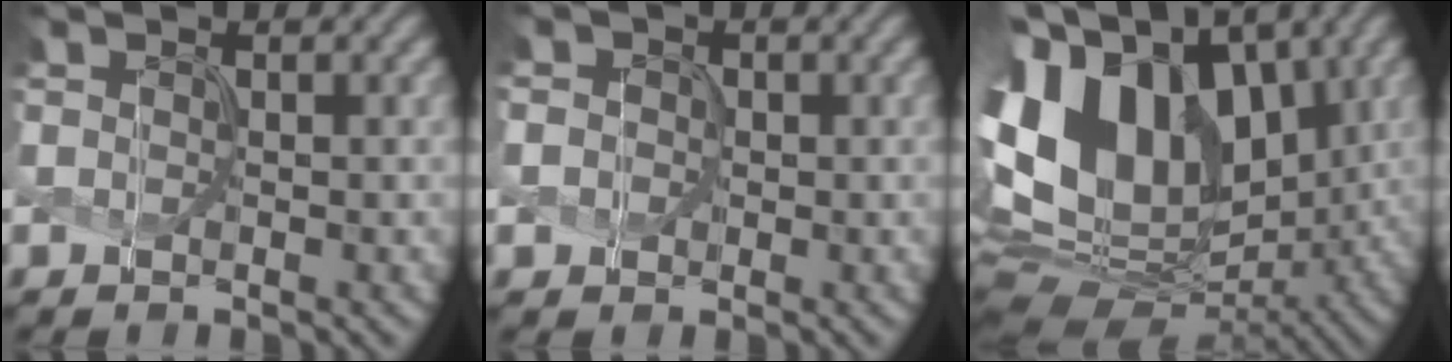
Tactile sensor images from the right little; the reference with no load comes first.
{"total": 2.5, "force": [0.4, 2.2, 1.1], "torque": [-0.007, 0.016, -0.012]}
{"total": 17.2, "force": [1.6, 12.1, 12.1], "torque": [-0.245, 0.010, 0.027]}